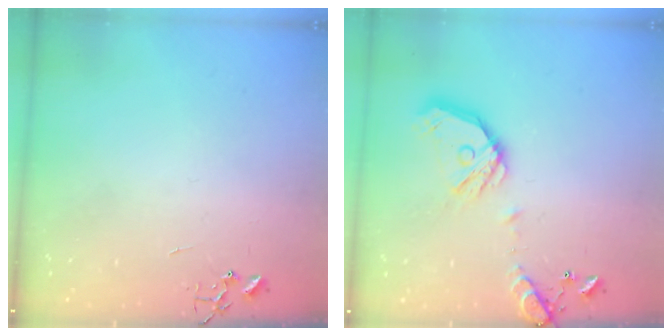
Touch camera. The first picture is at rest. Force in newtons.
{"total": 15.7, "press": 15.4, "slide": 2.5}